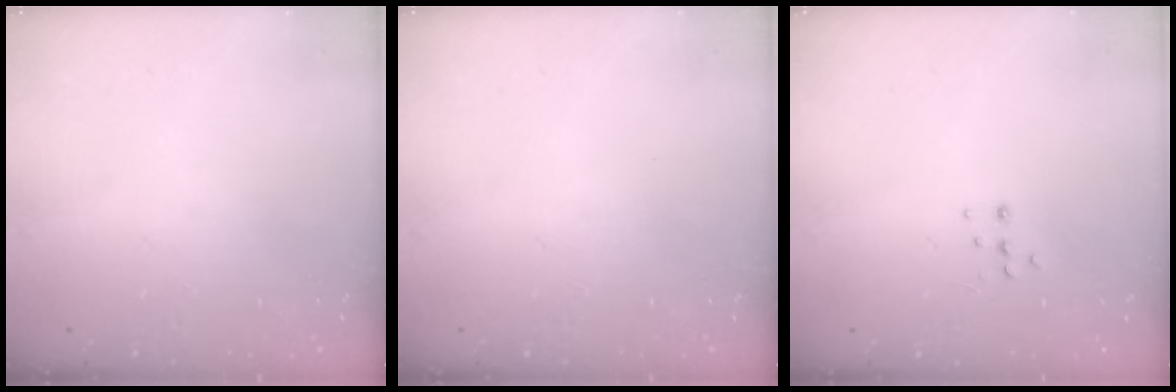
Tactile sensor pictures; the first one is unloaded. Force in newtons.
{"total": 0.0}
{"total": 4.2, "press": 4.1, "slide": 0.9}